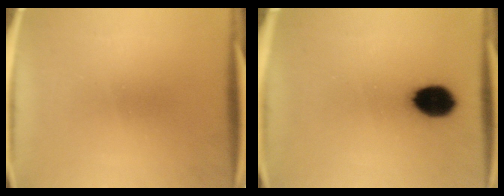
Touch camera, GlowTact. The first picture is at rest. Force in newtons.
{"total": 9.4}